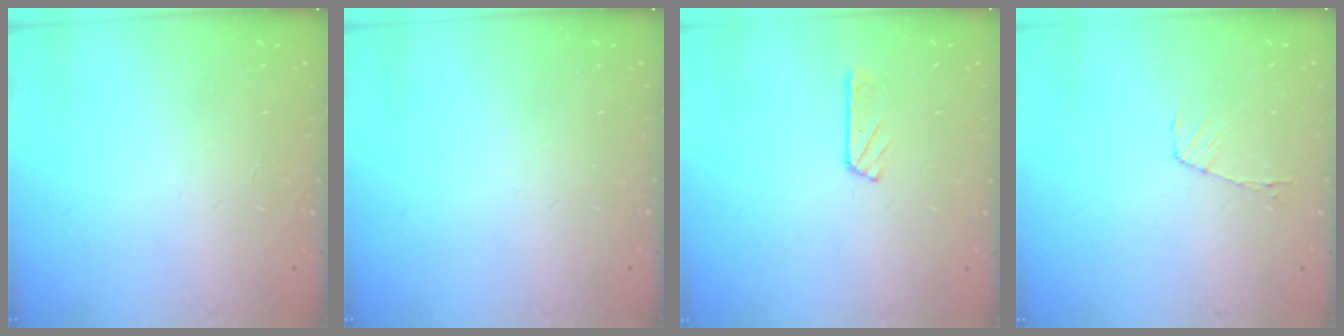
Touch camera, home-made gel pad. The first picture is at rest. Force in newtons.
{"total": 0.0}
{"total": 2.9, "press": 2.9, "slide": 0.3}
{"total": 4.9, "press": 4.9, "slide": 0.6}